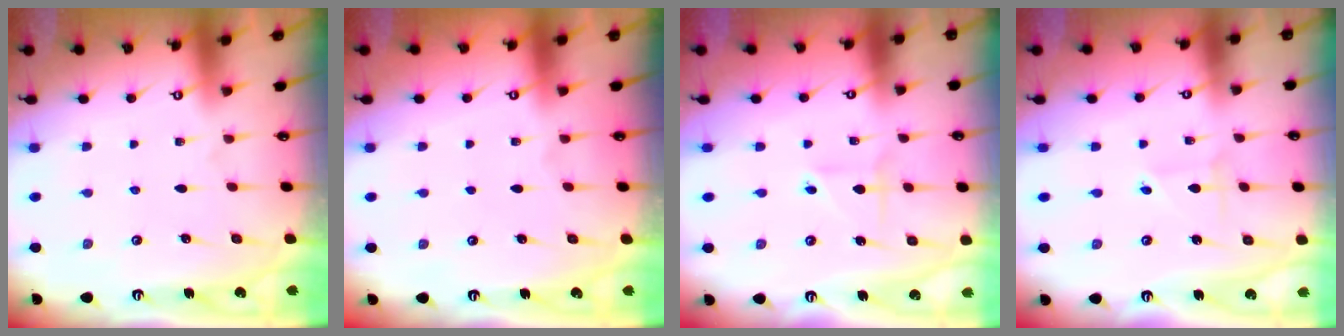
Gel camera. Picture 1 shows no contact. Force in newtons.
{"total": 0.0}
{"total": 2.4, "press": 2.4, "slide": 0.7}
{"total": 1.8, "press": 1.8, "slide": 0.1}